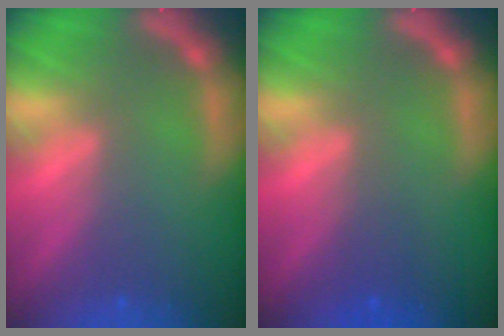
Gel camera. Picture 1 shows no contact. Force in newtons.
{"total": 1.5}